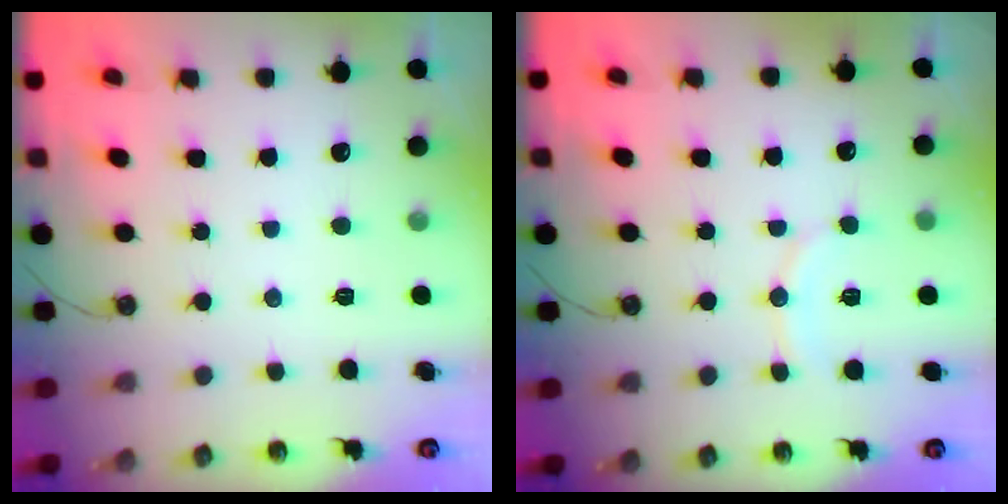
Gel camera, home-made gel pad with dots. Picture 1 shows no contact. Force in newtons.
{"total": 7.1, "press": 6.9, "slide": 1.8}